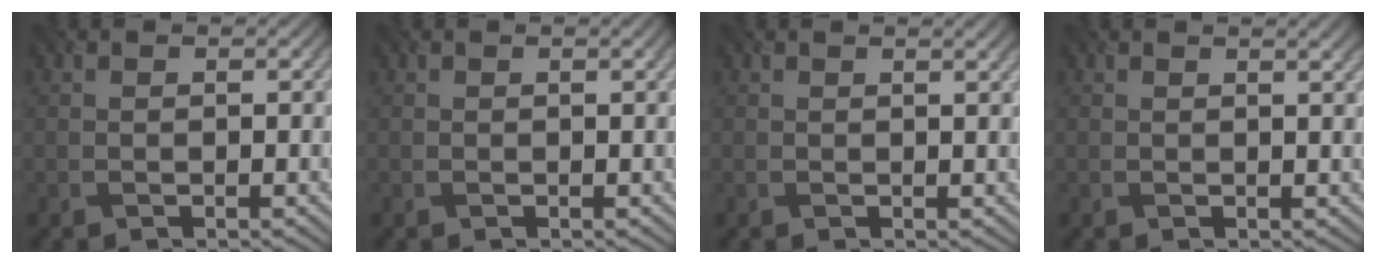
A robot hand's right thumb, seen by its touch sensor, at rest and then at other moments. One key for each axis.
{"total": 0.7, "fx": 0.2, "fy": 0.1, "fz": 0.6, "tx": -0.009, "ty": 0.003, "tz": 0.003}
{"total": 1.3, "fx": 0.8, "fy": 0.2, "fz": 1.0, "tx": -0.016, "ty": 0.000, "tz": 0.009}
{"total": 1.6, "fx": 1.0, "fy": 0.3, "fz": 1.3, "tx": -0.020, "ty": -0.001, "tz": 0.010}